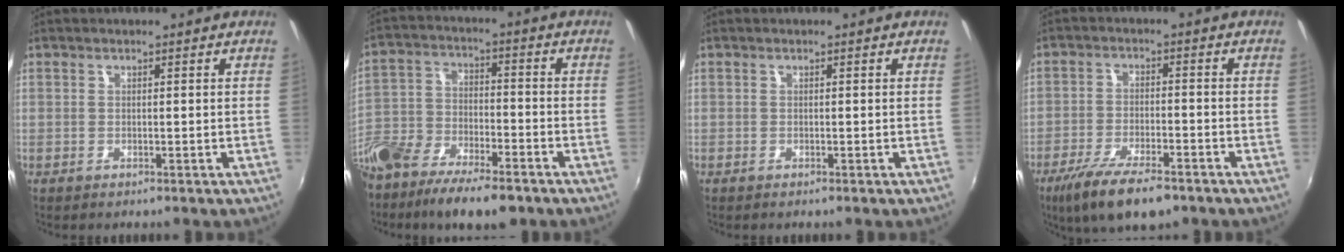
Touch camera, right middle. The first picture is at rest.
{"total": 16.7, "force": [-11.1, 7.2, 10.3], "torque": [-0.232, -0.033, -0.200]}
{"total": 0.0}
{"total": 11.9, "force": [-8.3, 3.3, 7.8], "torque": [-0.174, -0.032, -0.144]}